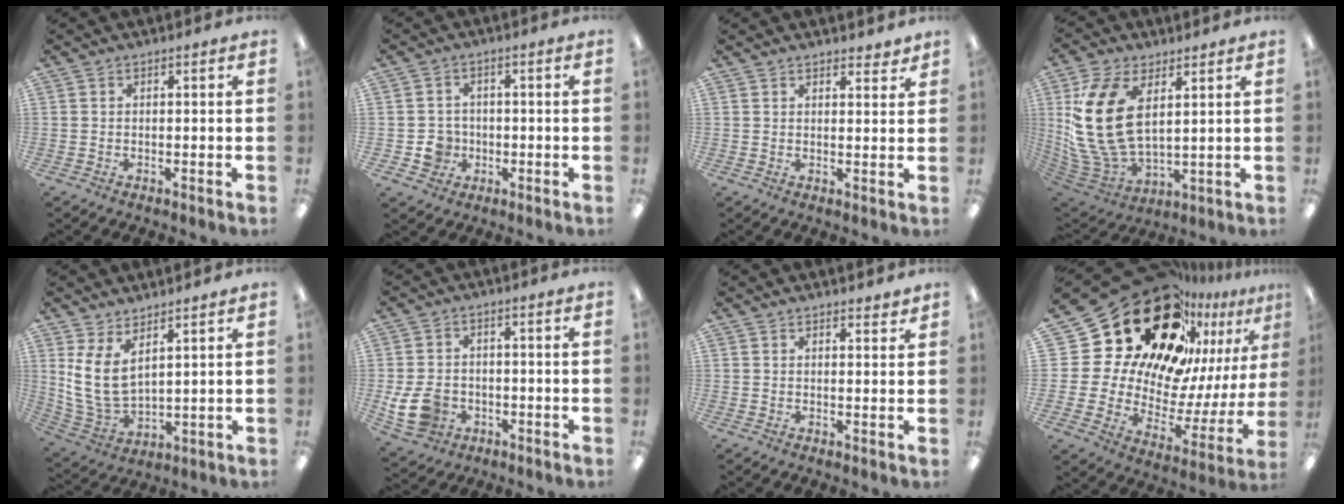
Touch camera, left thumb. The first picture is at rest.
{"total": 5.7, "force": [-1.3, 5.3, 1.6], "torque": [-0.030, 0.012, -0.021]}
{"total": 2.3, "force": [2.2, 0.5, 0.5], "torque": [0.005, -0.015, 0.038]}
{"total": 19.5, "force": [4.9, 11.5, 15.0], "torque": [-0.347, -0.016, 0.083]}
{"total": 10.5, "force": [5.0, 5.4, 7.5], "torque": [-0.185, -0.025, 0.095]}
{"total": 8.8, "force": [-2.6, 6.7, 5.1], "torque": [-0.114, 0.007, -0.045]}
{"total": 1.8, "force": [1.8, 0.3, 0.4], "torque": [0.007, -0.011, 0.029]}
{"total": 32.1, "force": [20.7, 17.9, 16.7], "torque": [-0.263, -0.179, 0.407]}